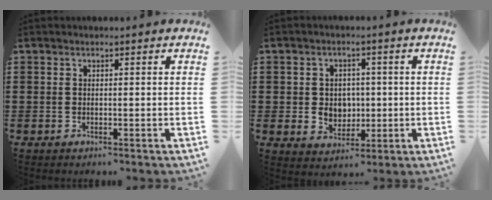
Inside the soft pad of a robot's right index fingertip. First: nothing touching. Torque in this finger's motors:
{"motor_torque": [2.14, 0.00, 0.14, 0.08]}